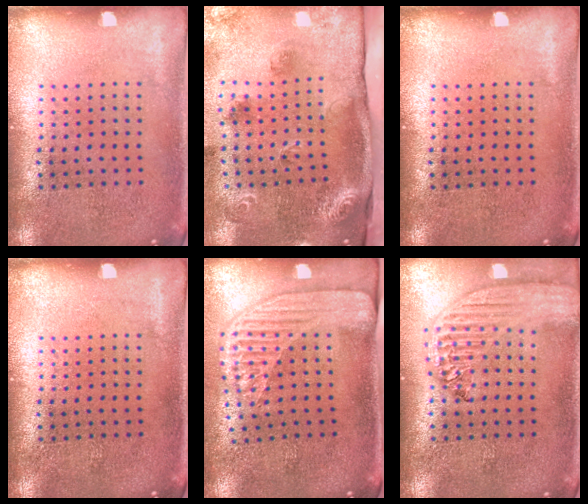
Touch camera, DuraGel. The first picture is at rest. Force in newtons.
{"total": 2.3, "press": 1.8, "slide": 1.5}
{"total": 0.0}
{"total": 0.0}
{"total": 2.2, "press": 1.8, "slide": 1.3}
{"total": 2.4, "press": 2.1, "slide": 1.2}